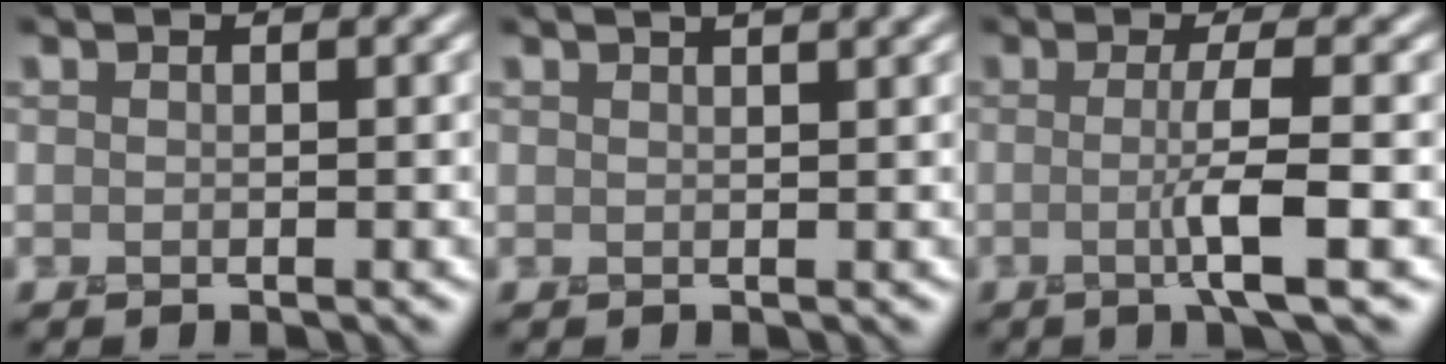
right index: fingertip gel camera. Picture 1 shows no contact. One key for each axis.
{"total": 1.7, "fx": 1.2, "fy": 0.2, "fz": 1.2, "tx": -0.011, "ty": 0.003, "tz": 0.017}
{"total": 3.8, "fx": -0.6, "fy": 0.2, "fz": 3.8, "tx": -0.066, "ty": -0.002, "tz": -0.018}